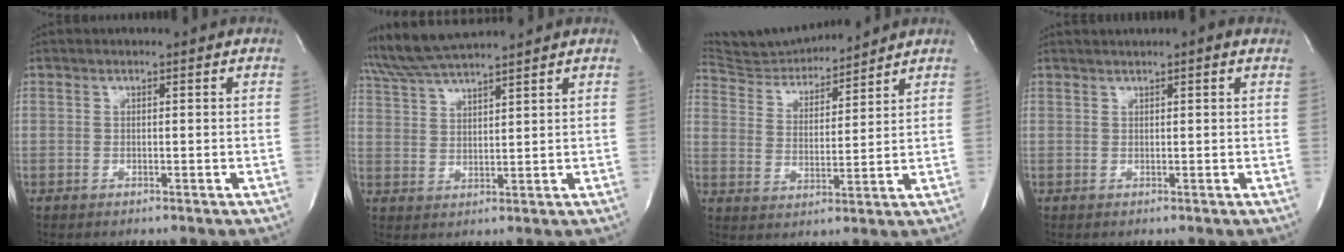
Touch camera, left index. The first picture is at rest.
{"total": 8.5, "force": [8.0, -0.7, 3.0], "torque": [-0.066, 0.023, 0.152]}
{"total": 11.1, "force": [10.9, 1.2, 1.5], "torque": [-0.035, 0.009, 0.199]}
{"total": 3.2, "force": [2.2, 0.2, 2.3], "torque": [-0.036, 0.021, 0.030]}